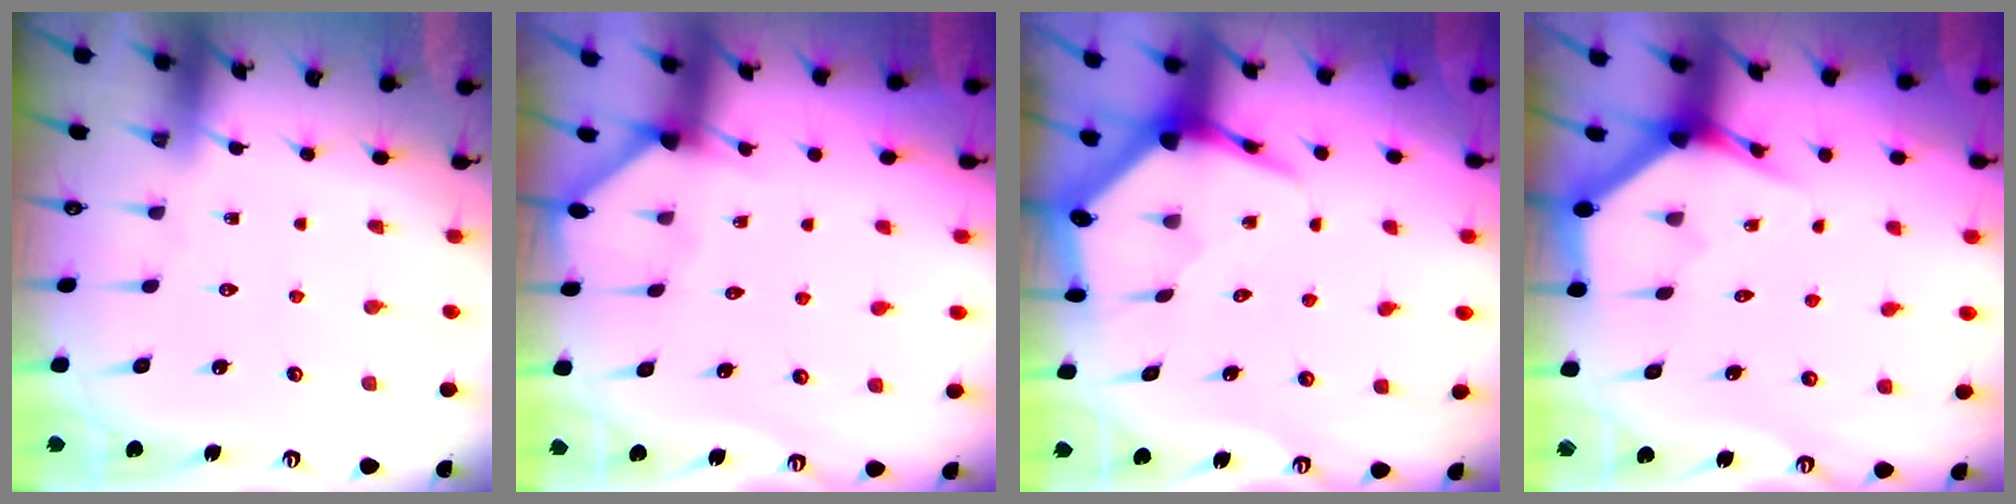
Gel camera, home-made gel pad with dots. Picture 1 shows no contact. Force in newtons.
{"total": 2.3, "press": 2.3, "slide": 0.3}
{"total": 4.8, "press": 4.8, "slide": 0.5}
{"total": 3.7, "press": 3.7, "slide": 0.3}